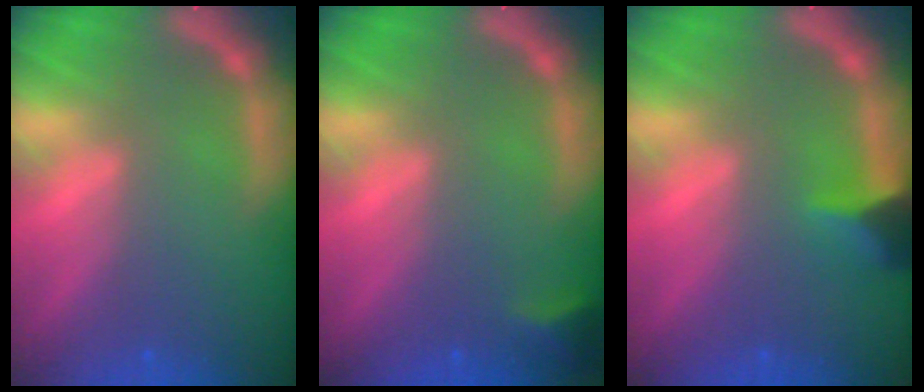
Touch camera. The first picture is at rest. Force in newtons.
{"total": 1.9}
{"total": 2.9}